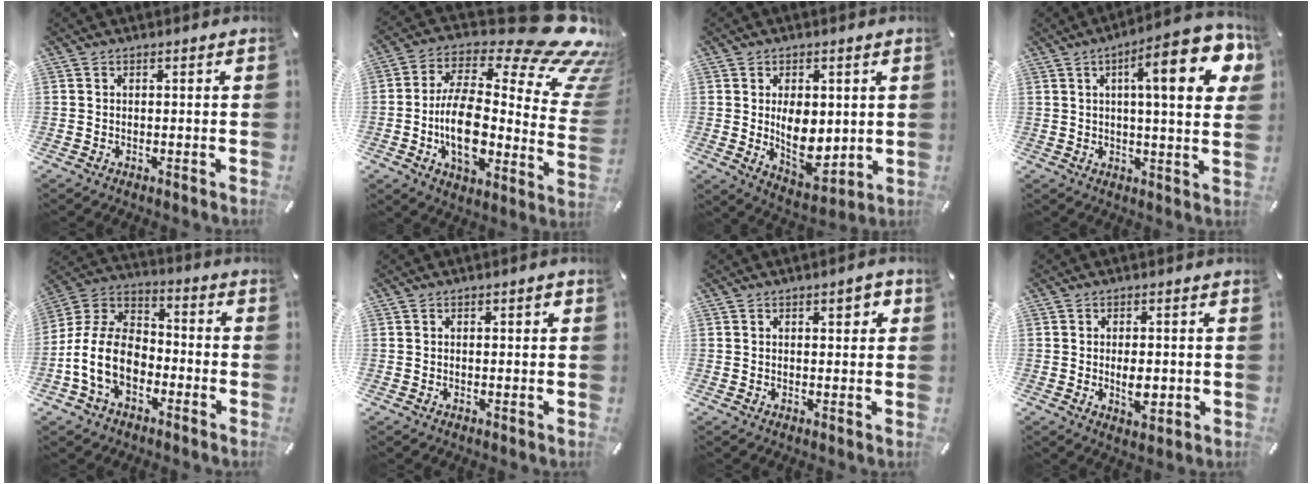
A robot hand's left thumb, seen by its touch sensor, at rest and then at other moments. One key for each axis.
{"total": 24.4, "fx": 5.3, "fy": 12.4, "fz": 20.3, "tx": -0.340, "ty": -0.065, "tz": 0.089}
{"total": 10.0, "fx": 0.8, "fy": 6.8, "fz": 7.3, "tx": -0.099, "ty": -0.013, "tz": 0.012}
{"total": 18.3, "fx": 6.4, "fy": 4.5, "fz": 16.5, "tx": -0.229, "ty": -0.027, "tz": 0.084}
{"total": 12.9, "fx": -4.8, "fy": 8.9, "fz": 7.9, "tx": -0.187, "ty": 0.016, "tz": -0.094}
{"total": 1.2, "fx": 0.4, "fy": 0.5, "fz": 1.0, "tx": -0.019, "ty": 0.004, "tz": 0.005}
{"total": 3.1, "fx": 1.3, "fy": 1.5, "fz": 2.4, "tx": -0.034, "ty": 0.001, "tz": 0.017}
{"total": 5.1, "fx": -0.4, "fy": 2.9, "fz": 4.2, "tx": -0.071, "ty": -0.007, "tz": -0.012}